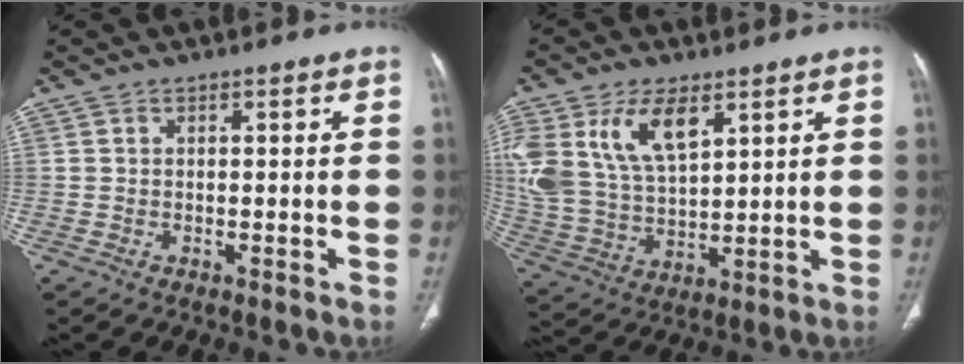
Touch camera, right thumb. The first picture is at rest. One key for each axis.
{"total": 17.2, "fx": 7.6, "fy": 9.5, "fz": 12.1, "tx": -0.246, "ty": -0.023, "tz": 0.157}